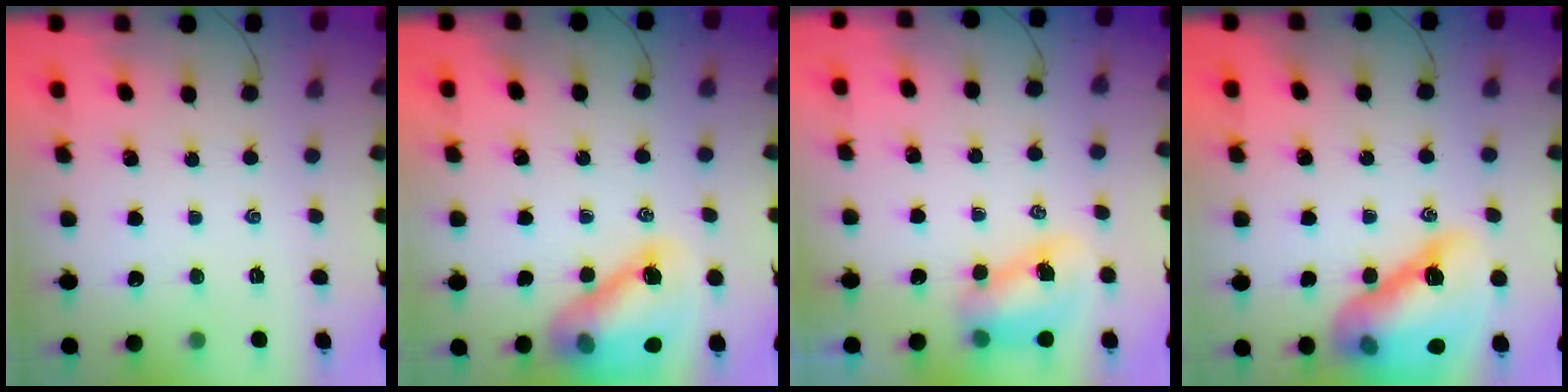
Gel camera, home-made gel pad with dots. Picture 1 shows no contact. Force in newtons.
{"total": 13.8, "press": 13.3, "slide": 3.7}
{"total": 7.6, "press": 7.5, "slide": 1.0}
{"total": 17.9, "press": 17.3, "slide": 4.5}